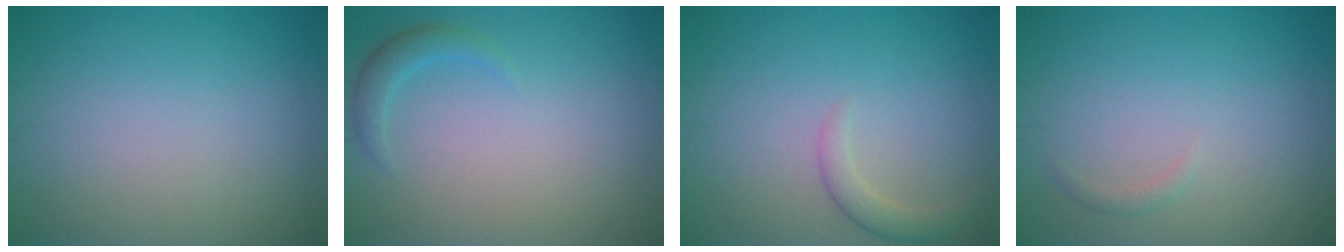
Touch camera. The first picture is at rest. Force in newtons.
{"total": 1.6, "press": 1.6, "slide": 0.1}
{"total": 1.8, "press": 1.8, "slide": 0.1}
{"total": 0.7, "press": 0.7, "slide": 0.0}